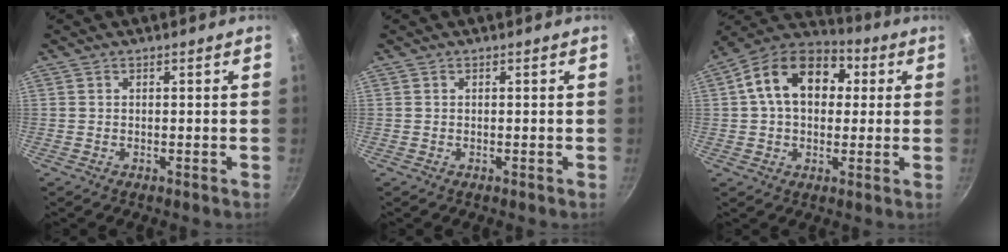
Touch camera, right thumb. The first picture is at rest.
{"total": 0.0}
{"total": 16.7, "force": [3.4, 11.7, 11.4], "torque": [-0.160, 0.028, 0.036]}